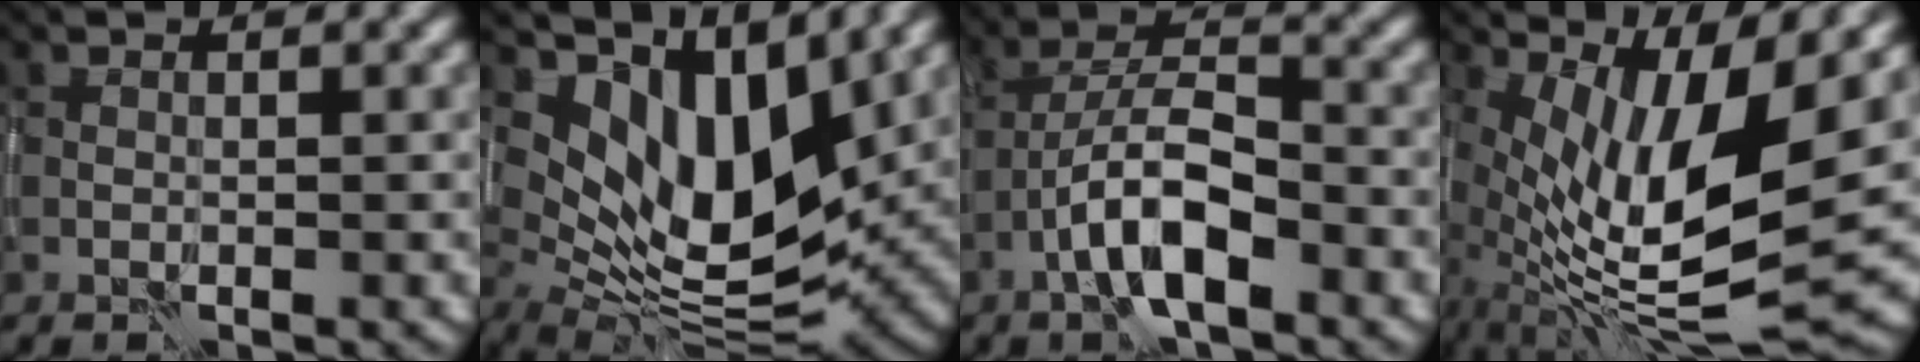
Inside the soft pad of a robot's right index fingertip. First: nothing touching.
{"total": 10.9, "force": [4.9, 5.1, 8.3], "torque": [-0.146, -0.007, 0.094]}
{"total": 5.9, "force": [-2.8, 1.9, 4.9], "torque": [-0.084, 0.015, -0.055]}
{"total": 11.1, "force": [1.8, 3.1, 10.4], "torque": [-0.192, -0.009, 0.039]}